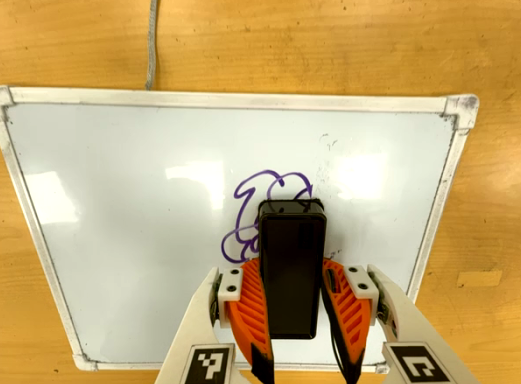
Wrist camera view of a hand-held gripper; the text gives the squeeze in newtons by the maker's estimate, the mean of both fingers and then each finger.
{"total": 10.0, "left": 10.0, "right": 10.1}